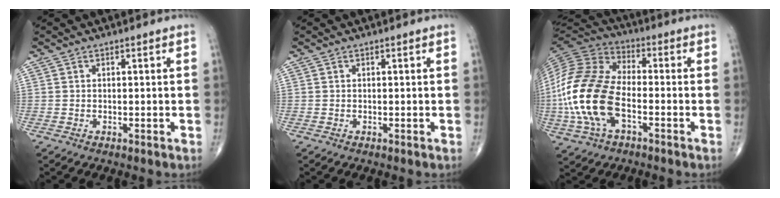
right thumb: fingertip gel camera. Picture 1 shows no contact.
{"total": 0.0}
{"total": 19.7, "force": [-4.3, 10.9, 15.8], "torque": [-0.339, 0.019, -0.084]}